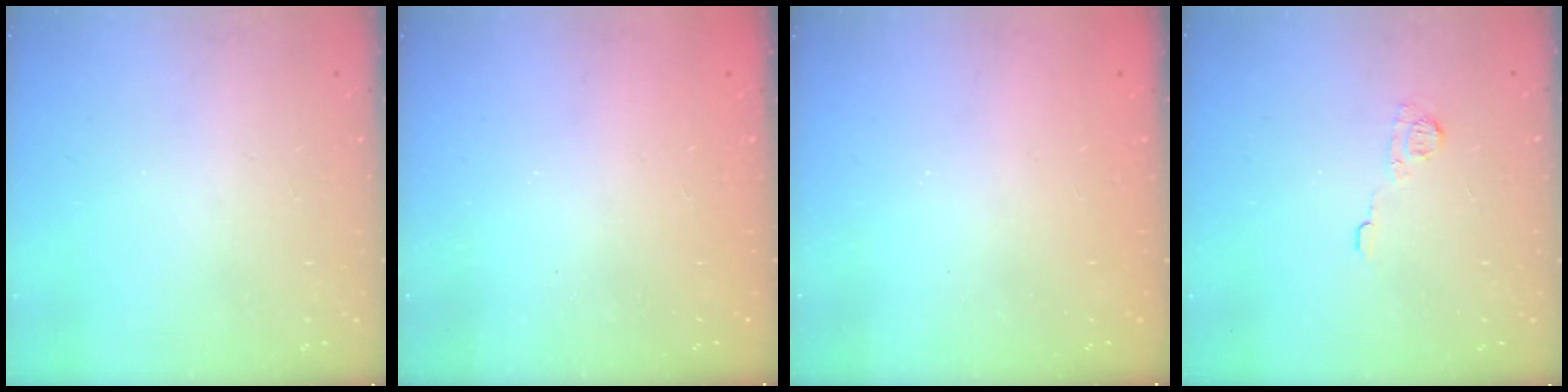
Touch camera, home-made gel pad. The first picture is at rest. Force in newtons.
{"total": 2.4, "press": 2.3, "slide": 0.8}
{"total": 2.4, "press": 2.3, "slide": 0.8}
{"total": 5.9, "press": 5.9, "slide": 0.7}